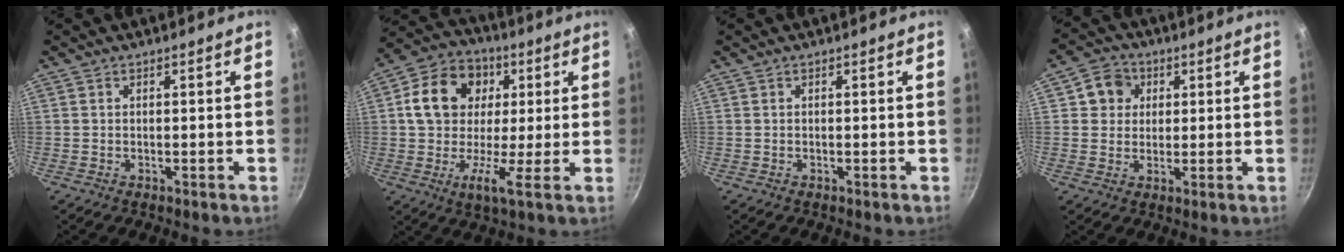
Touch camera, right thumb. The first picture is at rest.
{"total": 14.7, "force": [2.9, 10.7, 9.6], "torque": [-0.148, 0.017, 0.025]}
{"total": 0.0}
{"total": 6.4, "force": [2.0, 5.8, 2.0], "torque": [0.006, 0.006, 0.025]}